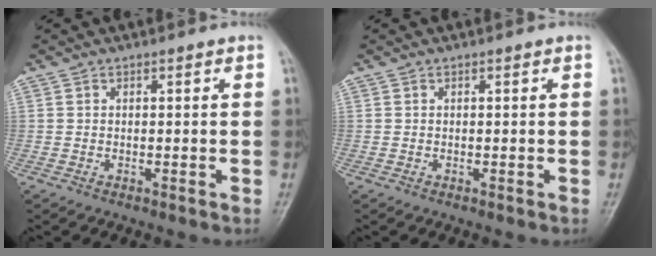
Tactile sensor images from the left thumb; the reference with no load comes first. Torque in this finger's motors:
{"motor_torque": [0.00, 0.00, 0.00, 0.00, 0.00]}